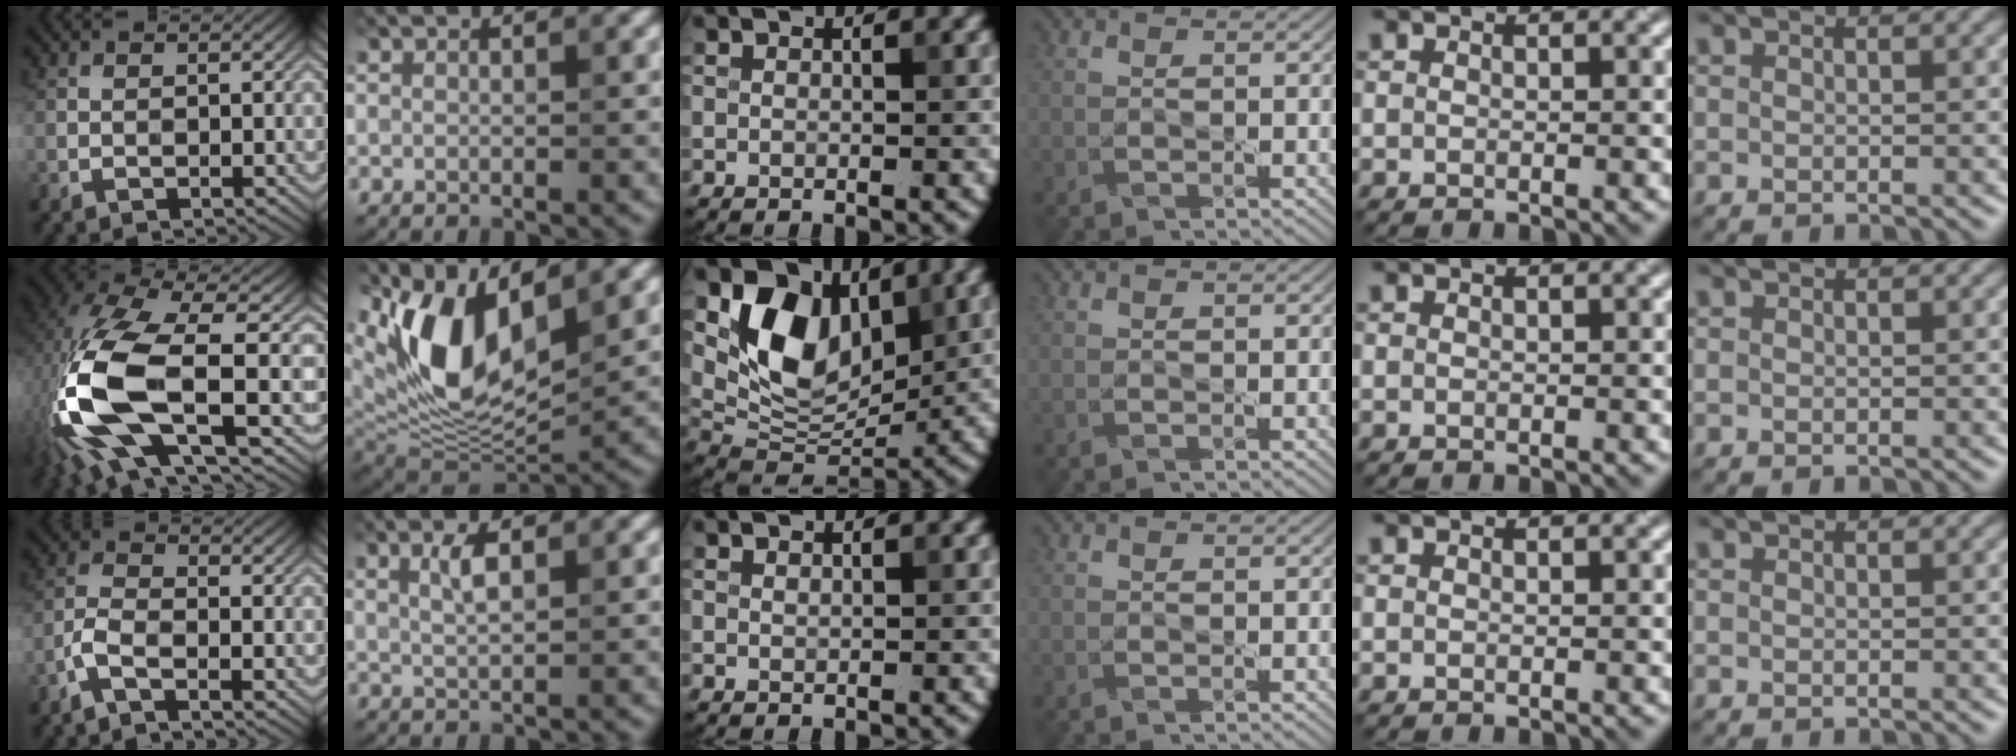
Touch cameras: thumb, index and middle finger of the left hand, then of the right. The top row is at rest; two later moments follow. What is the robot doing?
{"motion": "lift_and_place", "object": "knife"}